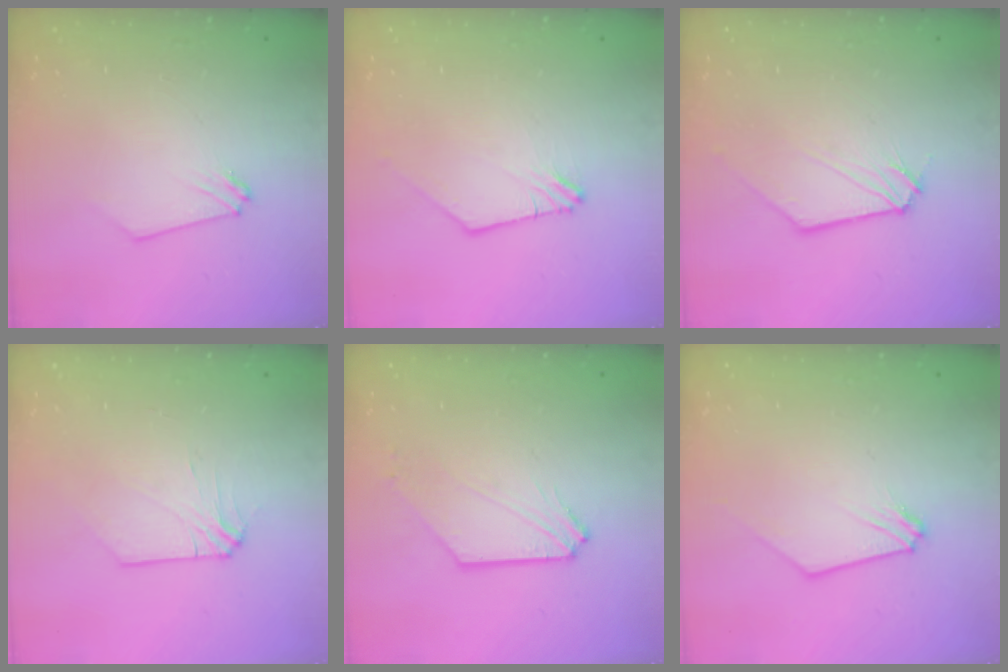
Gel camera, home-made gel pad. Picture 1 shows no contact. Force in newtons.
{"total": 0.0}
{"total": 0.8, "press": 0.8, "slide": 0.1}
{"total": 2.8, "press": 2.7, "slide": 0.6}
{"total": 2.3, "press": 2.3, "slide": 0.2}
{"total": 0.7, "press": 0.7, "slide": 0.1}